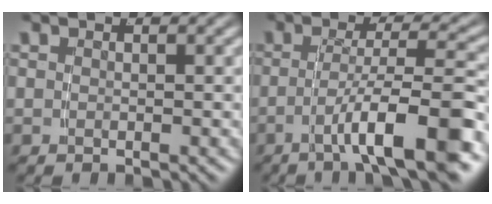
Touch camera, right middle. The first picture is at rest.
{"total": 8.1, "force": [-3.9, 0.9, 7.0], "torque": [-0.097, 0.004, -0.059]}